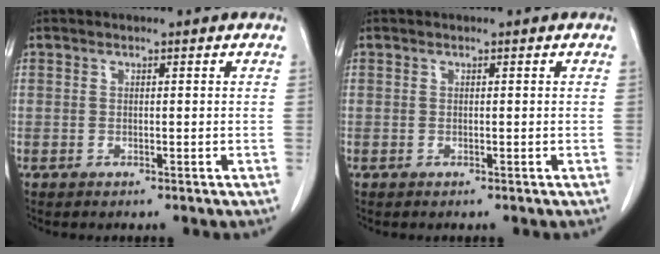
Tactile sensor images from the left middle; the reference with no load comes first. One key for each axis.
{"total": 0.0}